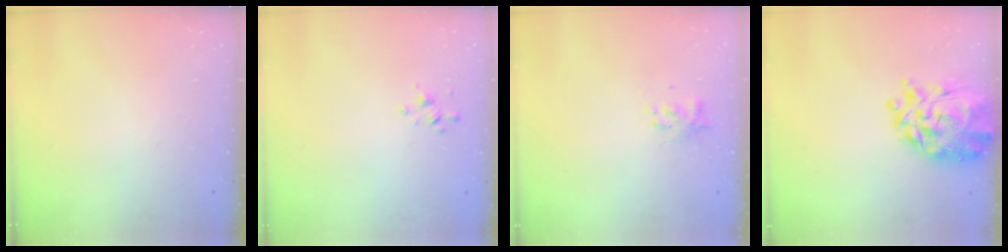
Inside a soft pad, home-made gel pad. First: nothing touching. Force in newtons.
{"total": 1.7, "press": 1.7, "slide": 0.3}
{"total": 1.4, "press": 1.3, "slide": 0.5}
{"total": 11.1, "press": 10.3, "slide": 4.0}